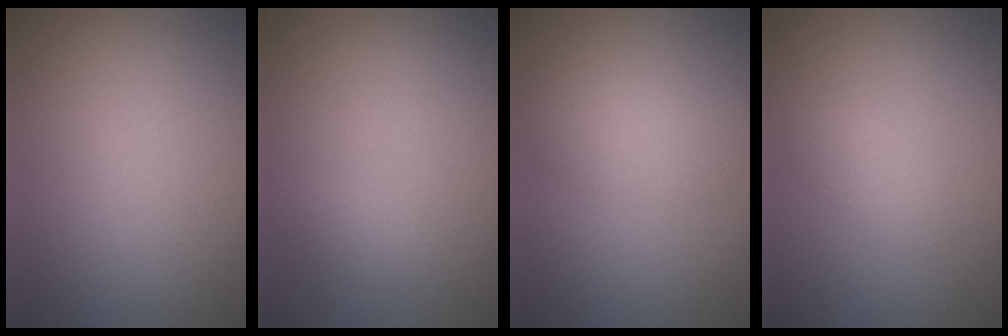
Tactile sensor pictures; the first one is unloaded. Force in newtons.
{"total": 0.7, "press": 0.7, "slide": 0.0}
{"total": 2.6, "press": 2.6, "slide": 0.2}
{"total": 1.2, "press": 1.2, "slide": 0.0}